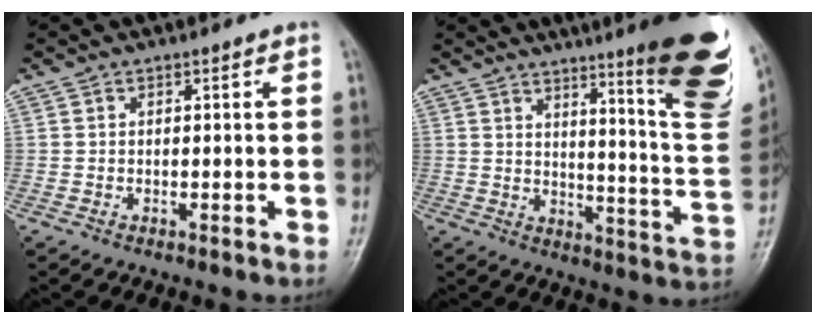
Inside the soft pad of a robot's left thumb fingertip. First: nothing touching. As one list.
[{"total": 21.6, "force": [12.5, 2.9, 17.3], "torque": [-0.195, -0.079, 0.166]}]